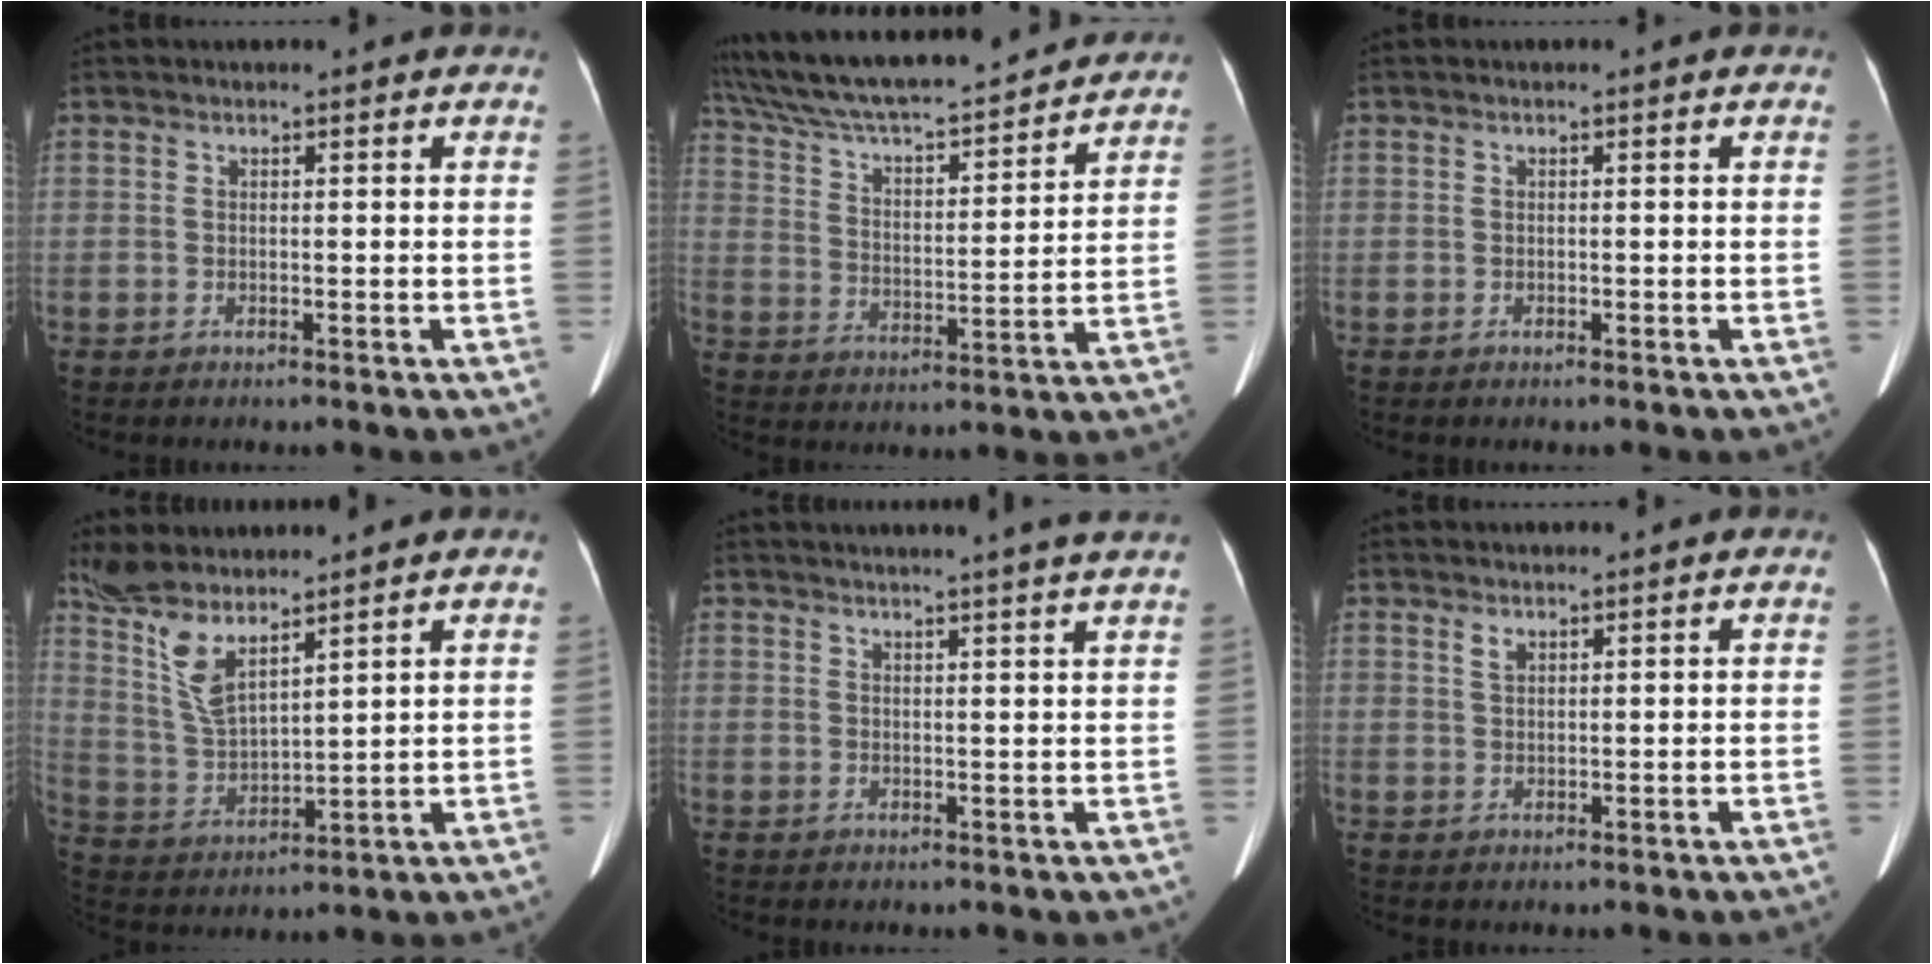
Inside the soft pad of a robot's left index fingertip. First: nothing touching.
{"total": 23.2, "force": [21.0, 2.8, 9.5], "torque": [-0.169, 0.002, 0.315]}
{"total": 0.5, "force": [-0.5, 0.0, 0.0], "torque": [0.002, -0.005, -0.004]}
{"total": 9.2, "force": [7.1, 2.0, 5.5], "torque": [-0.123, 0.000, 0.154]}
{"total": 7.8, "force": [6.8, -1.5, 3.3], "torque": [-0.034, -0.012, 0.065]}
{"total": 1.0, "force": [0.6, 0.4, 0.6], "torque": [-0.015, -0.001, 0.021]}